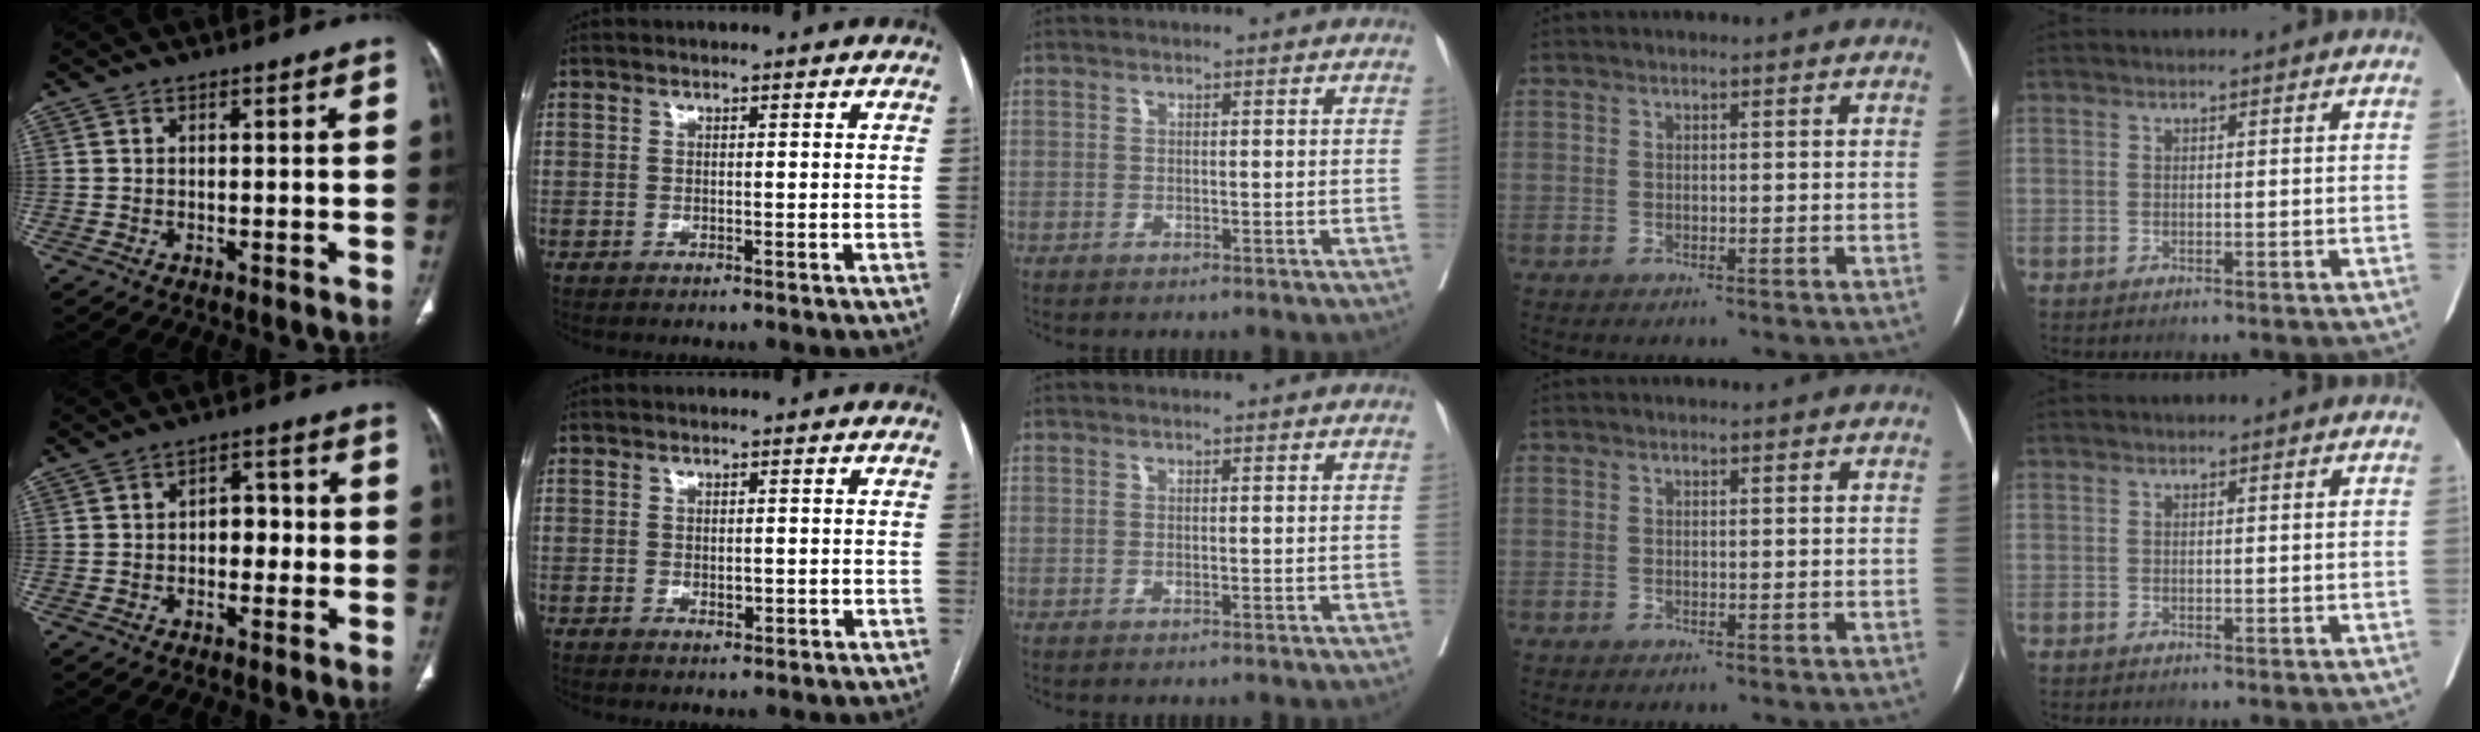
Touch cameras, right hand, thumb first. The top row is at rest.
{"thumb": {"total": 4.9, "force": [-0.5, 3.4, 3.4], "torque": [-0.022, 0.019, -0.015]}, "index": {"total": 1.6, "force": [-0.2, 0.9, 1.3], "torque": [-0.021, -0.001, 0.001]}}